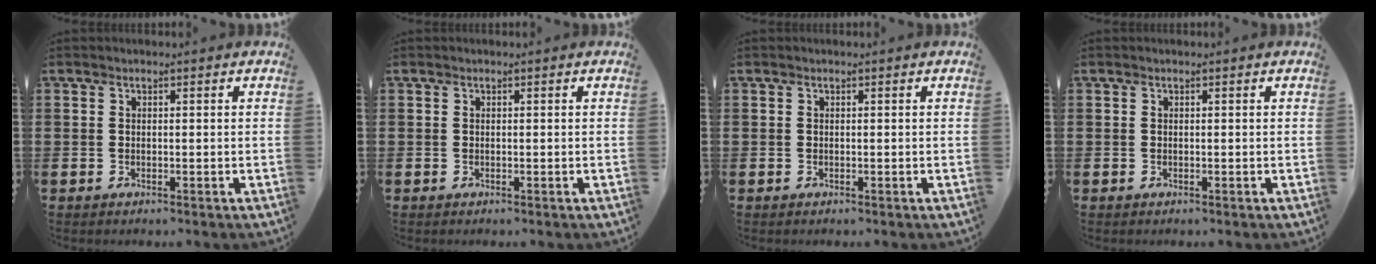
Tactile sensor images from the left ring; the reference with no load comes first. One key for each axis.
{"total": 0.0}
{"total": 0.0}
{"total": 0.0}